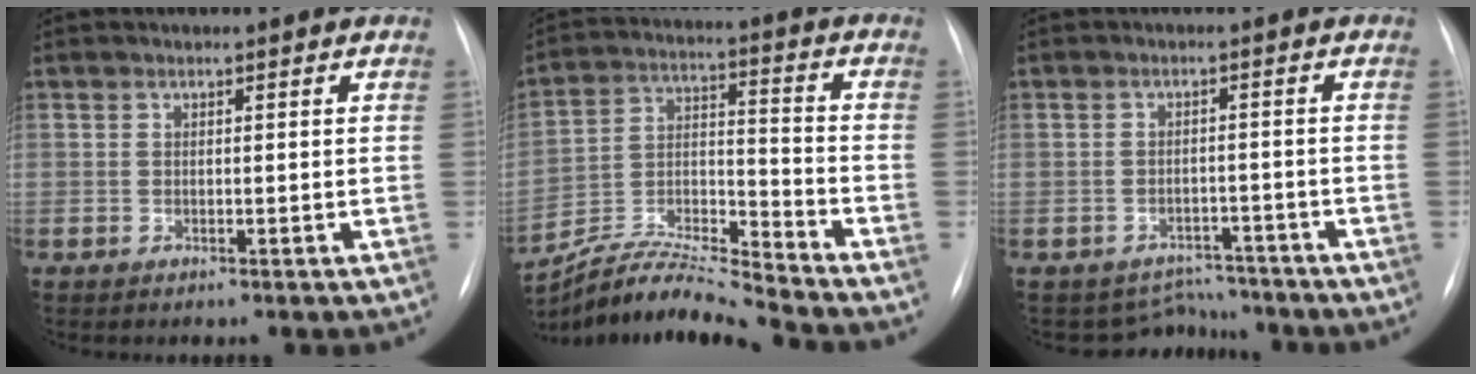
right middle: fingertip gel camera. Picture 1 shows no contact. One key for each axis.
{"total": 12.2, "fx": -11.8, "fy": -1.4, "fz": 2.6, "tx": -0.048, "ty": 0.018, "tz": -0.221}
{"total": 4.9, "fx": -4.5, "fy": 1.6, "fz": -1.2, "tx": 0.016, "ty": 0.022, "tz": -0.059}